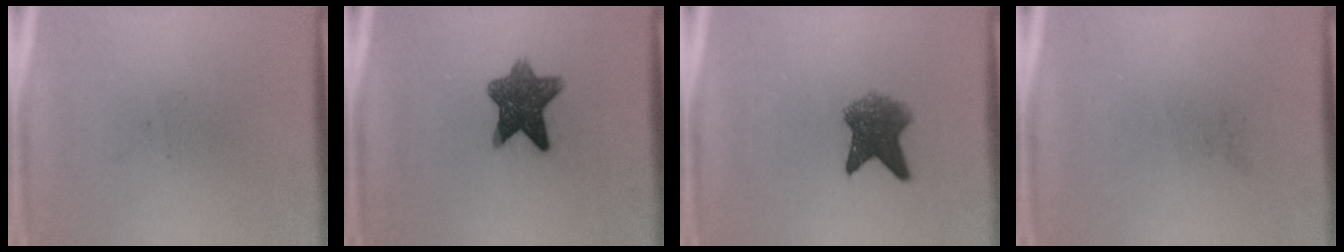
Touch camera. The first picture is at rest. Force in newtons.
{"total": 8.3}
{"total": 5.8}
{"total": 0.0}